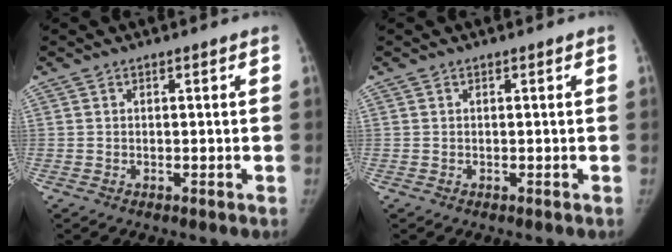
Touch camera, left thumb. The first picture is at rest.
{"total": 0.0}